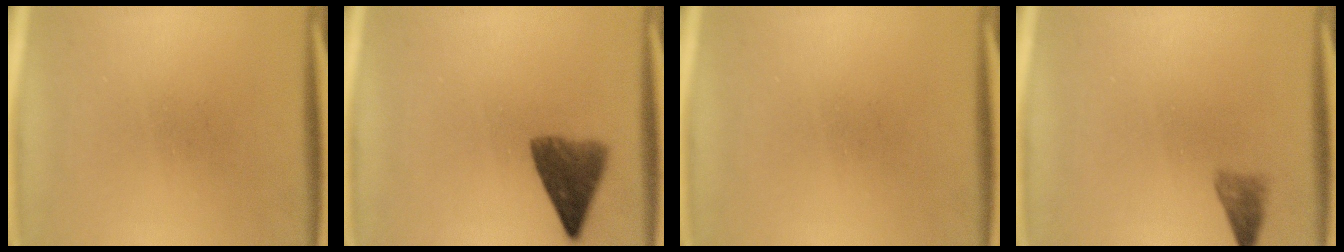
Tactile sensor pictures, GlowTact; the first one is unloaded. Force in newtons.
{"total": 6.1}
{"total": 0.0}
{"total": 1.9}